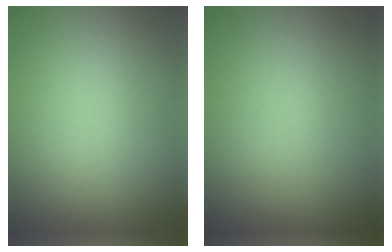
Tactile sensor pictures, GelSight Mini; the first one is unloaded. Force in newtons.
{"total": 0.0}